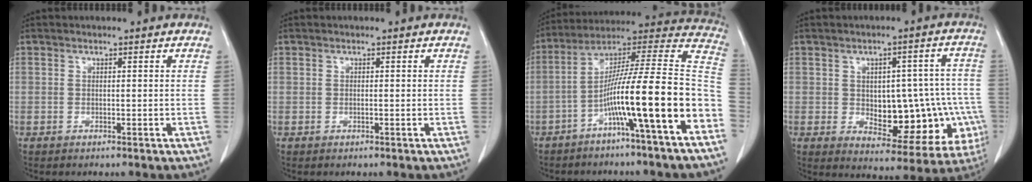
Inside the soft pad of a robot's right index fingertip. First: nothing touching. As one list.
[{"total": 0.0}, {"total": 19.6, "force": [-7.6, -0.5, 18.0], "torque": [-0.256, 0.020, -0.131]}, {"total": 16.3, "force": [-2.6, 8.3, 13.7], "torque": [-0.147, 0.031, -0.007]}]